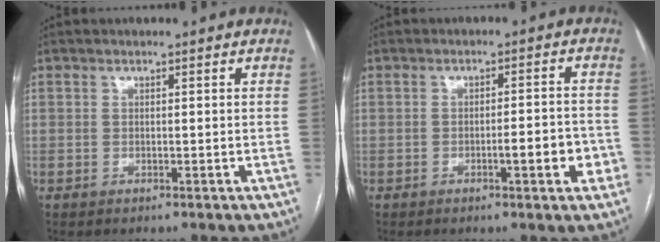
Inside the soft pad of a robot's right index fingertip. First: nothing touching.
{"total": 5.1, "force": [-1.9, 0.9, 4.6], "torque": [-0.059, 0.004, -0.025]}